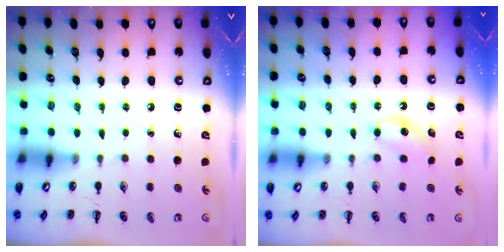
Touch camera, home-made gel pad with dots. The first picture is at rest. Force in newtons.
{"total": 5.4, "press": 5.2, "slide": 1.5}